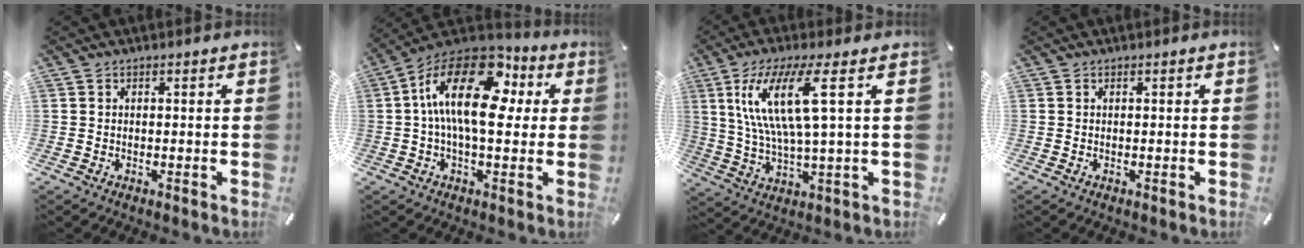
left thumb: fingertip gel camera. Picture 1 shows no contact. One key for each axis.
{"total": 19.6, "fx": 3.5, "fy": 9.8, "fz": 16.6, "tx": -0.309, "ty": -0.017, "tz": 0.055}
{"total": 15.2, "fx": 5.1, "fy": 3.1, "fz": 14.0, "tx": -0.299, "ty": -0.005, "tz": 0.077}
{"total": 0.0}